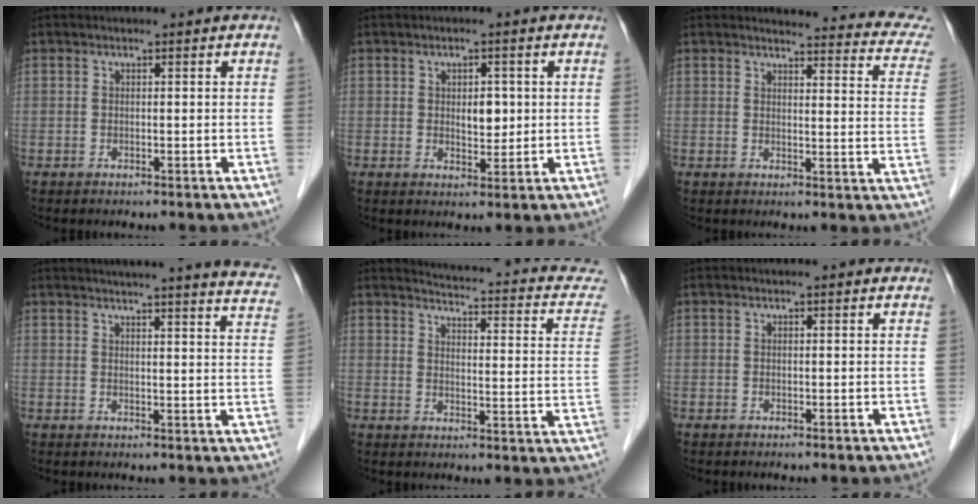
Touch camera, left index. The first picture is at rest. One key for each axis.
{"total": 3.1, "fx": 0.4, "fy": 1.8, "fz": 2.5, "tx": -0.037, "ty": 0.001, "tz": 0.012}
{"total": 16.1, "fx": 15.5, "fy": 2.2, "fz": 4.0, "tx": -0.019, "ty": -0.072, "tz": 0.138}
{"total": 20.2, "fx": 18.6, "fy": 0.5, "fz": 8.0, "tx": -0.102, "ty": -0.051, "tz": 0.203}
{"total": 13.9, "fx": 12.2, "fy": 3.2, "fz": 6.0, "tx": -0.065, "ty": -0.032, "tz": 0.111}
{"total": 0.0}